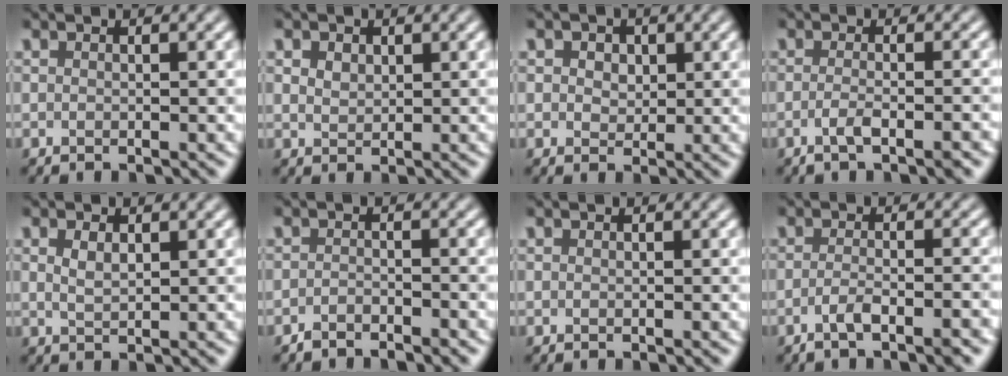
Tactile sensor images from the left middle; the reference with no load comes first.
{"total": 1.8, "force": [1.0, 1.2, 0.9], "torque": [-0.015, 0.005, 0.012]}
{"total": 2.2, "force": [0.9, 1.6, 1.2], "torque": [-0.018, 0.004, 0.004]}
{"total": 3.0, "force": [-1.4, 0.9, 2.4], "torque": [-0.032, 0.001, -0.033]}
{"total": 1.6, "force": [0.7, 0.7, 1.2], "torque": [-0.027, -0.001, 0.016]}
{"total": 1.5, "force": [-1.4, 0.3, 0.4], "torque": [-0.006, 0.001, -0.030]}
{"total": 0.0}
{"total": 3.2, "force": [-1.8, 0.8, 2.5], "torque": [-0.036, 0.002, -0.042]}